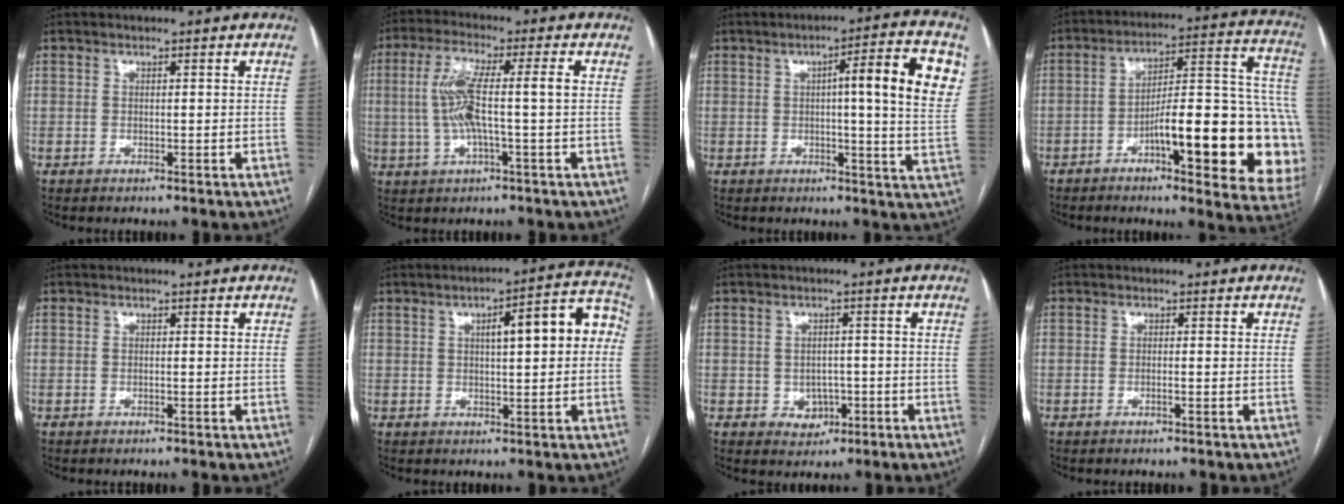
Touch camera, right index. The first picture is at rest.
{"total": 8.9, "force": [0.2, 0.9, 8.8], "torque": [-0.181, 0.019, 0.002]}
{"total": 13.4, "force": [3.6, 0.7, 12.9], "torque": [-0.165, 0.011, 0.039]}
{"total": 24.2, "force": [-6.9, 4.4, 22.8], "torque": [-0.224, 0.025, -0.084]}
{"total": 0.0}
{"total": 10.4, "force": [1.6, 2.3, 10.0], "torque": [-0.130, 0.036, 0.019]}
{"total": 3.3, "force": [-1.0, 2.8, 1.5], "torque": [-0.011, 0.005, -0.005]}
{"total": 0.6, "force": [-0.3, -0.1, 0.6], "torque": [-0.012, 0.000, -0.004]}